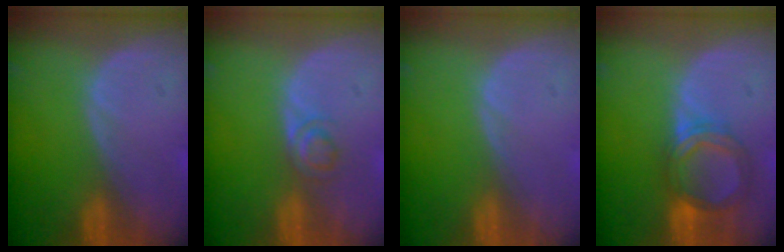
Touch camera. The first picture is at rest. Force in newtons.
{"total": 2.7, "press": 2.7, "slide": 0.2}
{"total": 0.0}
{"total": 5.5, "press": 5.5, "slide": 0.7}